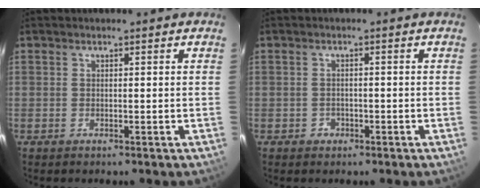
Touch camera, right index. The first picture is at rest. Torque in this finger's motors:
{"motor_torque": [0.07, 0.03, -0.06, -0.07]}